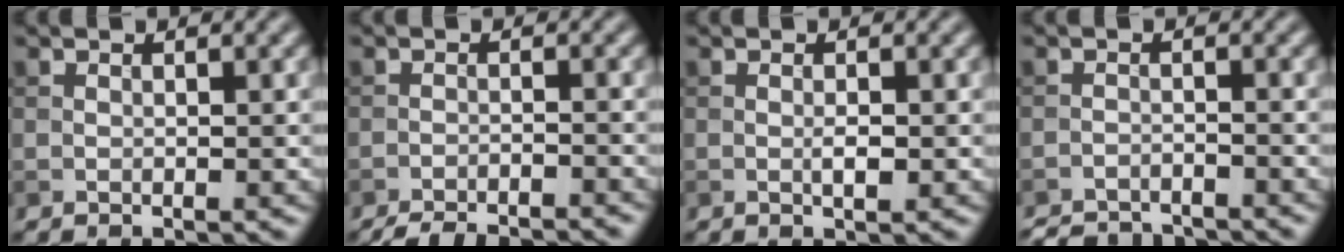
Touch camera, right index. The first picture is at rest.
{"total": 6.3, "force": [-6.0, 0.9, 1.8], "torque": [-0.028, -0.005, -0.085]}
{"total": 1.1, "force": [-0.2, 0.3, 1.1], "torque": [-0.021, -0.002, -0.003]}
{"total": 5.0, "force": [-4.9, 0.8, 0.8], "torque": [-0.011, -0.009, -0.078]}